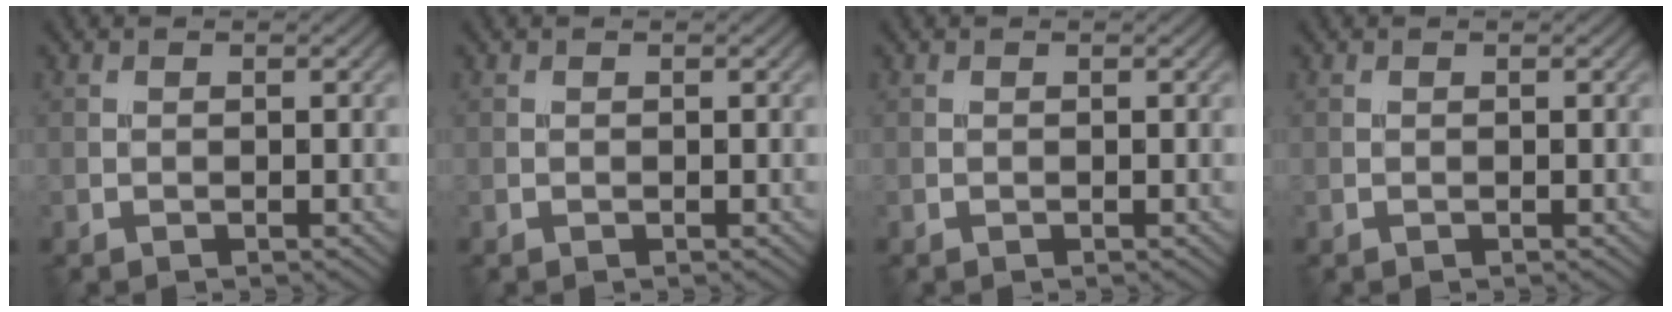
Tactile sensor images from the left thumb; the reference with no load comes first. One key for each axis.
{"total": 0.0}
{"total": 0.0}
{"total": 0.0}